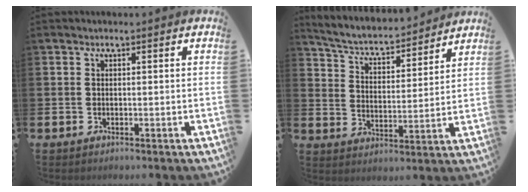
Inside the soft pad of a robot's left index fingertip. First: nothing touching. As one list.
[{"total": 5.1, "force": [4.7, 1.1, 1.4], "torque": [-0.061, -0.041, 0.075]}]